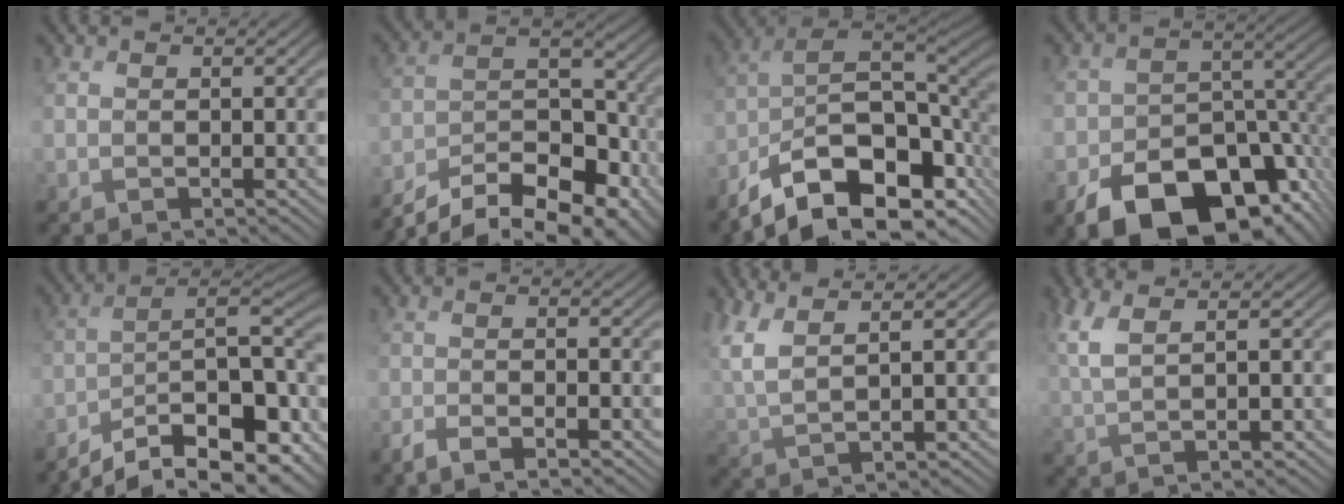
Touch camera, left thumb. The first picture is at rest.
{"total": 14.4, "force": [-10.5, 5.9, 7.8], "torque": [-0.174, -0.010, -0.163]}
{"total": 16.9, "force": [-8.9, 7.9, 12.0], "torque": [-0.250, -0.031, -0.147]}
{"total": 15.3, "force": [-8.7, 9.3, 8.5], "torque": [-0.142, -0.040, -0.138]}
{"total": 17.9, "force": [-12.4, 5.9, 11.4], "torque": [-0.199, -0.018, -0.182]}
{"total": 3.8, "force": [-2.9, 0.5, 2.4], "torque": [-0.042, -0.003, -0.067]}
{"total": 6.5, "force": [3.5, 1.6, 5.2], "torque": [-0.117, 0.018, 0.071]}
{"total": 5.2, "force": [2.1, 1.2, 4.6], "torque": [-0.088, 0.016, 0.040]}